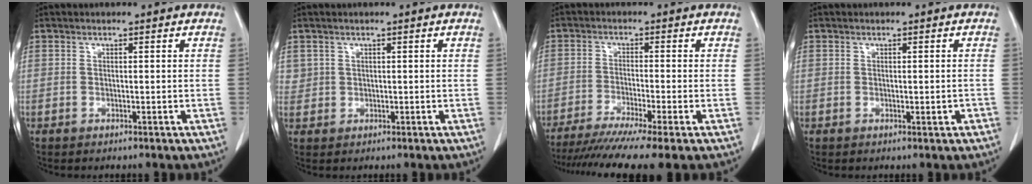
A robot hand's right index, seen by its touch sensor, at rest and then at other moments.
{"total": 1.4, "force": [0.7, 1.3, 0.0], "torque": [0.016, 0.003, 0.007]}
{"total": 11.2, "force": [-8.9, -1.3, 6.6], "torque": [-0.094, -0.032, -0.141]}
{"total": 1.1, "force": [-0.3, 0.3, 1.0], "torque": [-0.014, -0.001, -0.001]}